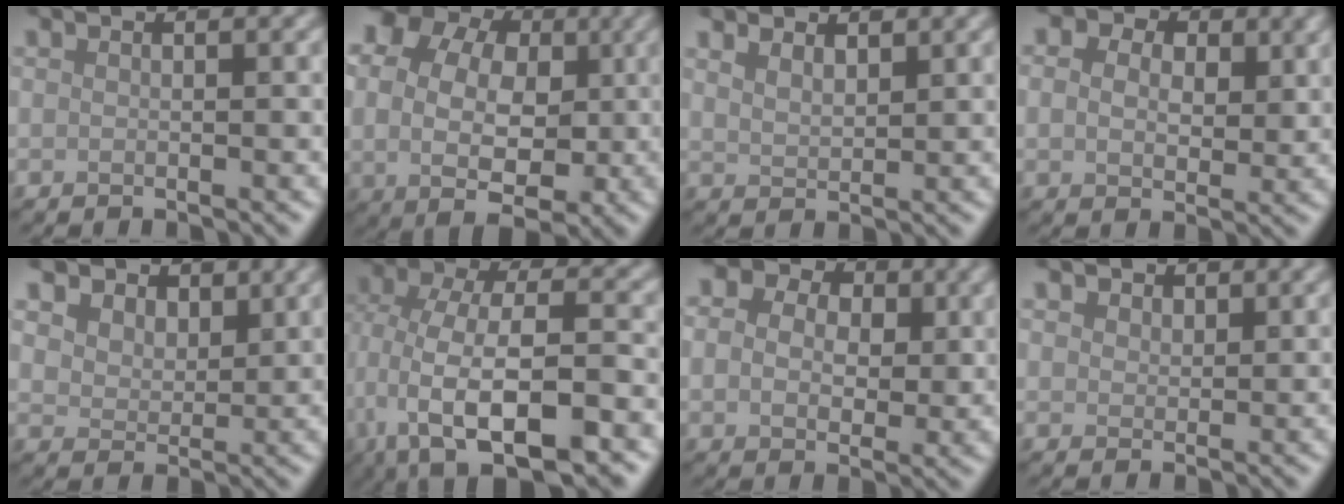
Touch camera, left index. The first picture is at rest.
{"total": 11.6, "force": [2.1, 8.9, 7.1], "torque": [-0.102, 0.012, 0.026]}
{"total": 2.5, "force": [2.0, 1.2, 1.2], "torque": [-0.026, 0.002, 0.041]}
{"total": 9.3, "force": [4.2, 6.6, 5.0], "torque": [-0.091, 0.027, 0.046]}
{"total": 6.6, "force": [4.6, 4.0, 2.6], "torque": [-0.076, 0.001, 0.076]}
{"total": 10.4, "force": [-3.2, 4.8, 8.7], "torque": [-0.165, -0.003, -0.052]}
{"total": 11.6, "force": [4.6, 8.9, 5.8], "torque": [-0.116, 0.033, 0.064]}
{"total": 2.3, "force": [1.6, 1.4, 0.7], "torque": [-0.020, -0.007, 0.029]}